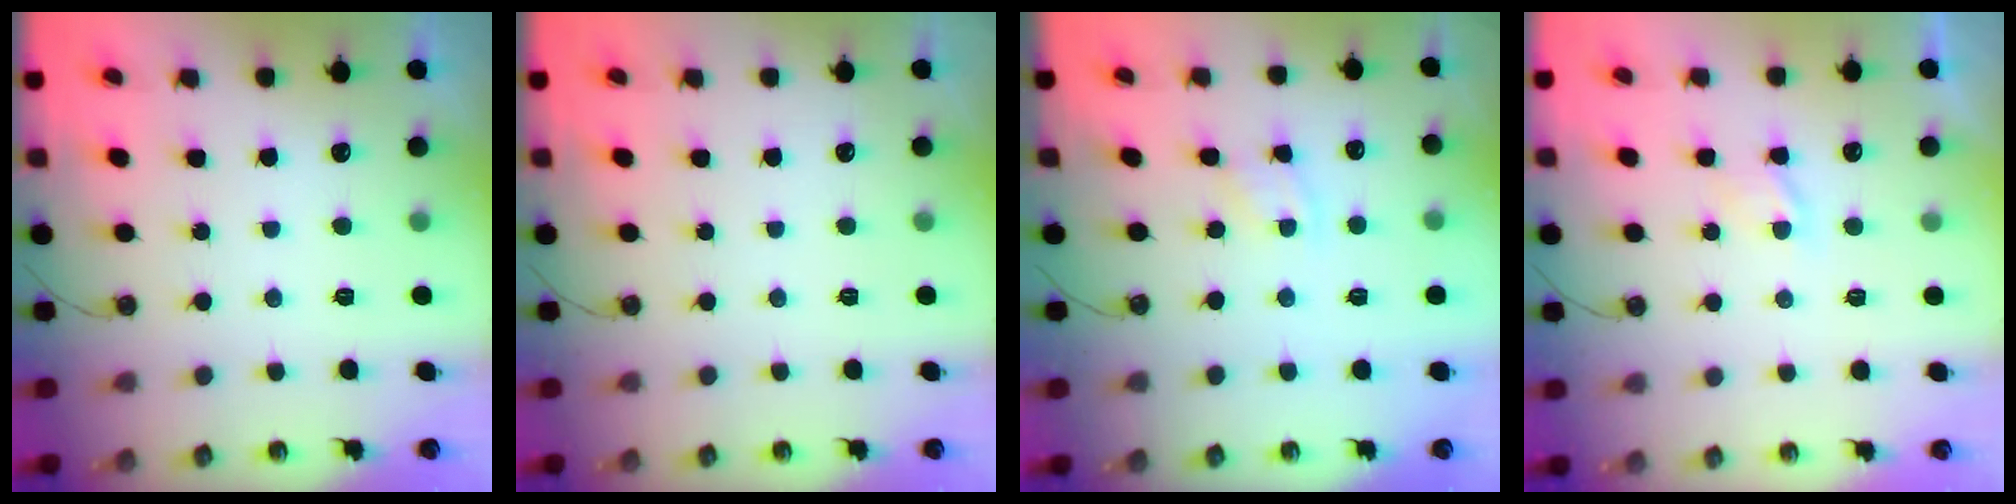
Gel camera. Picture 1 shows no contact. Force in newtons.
{"total": 0.0}
{"total": 3.9, "press": 3.9, "slide": 0.5}
{"total": 3.9, "press": 3.8, "slide": 0.5}